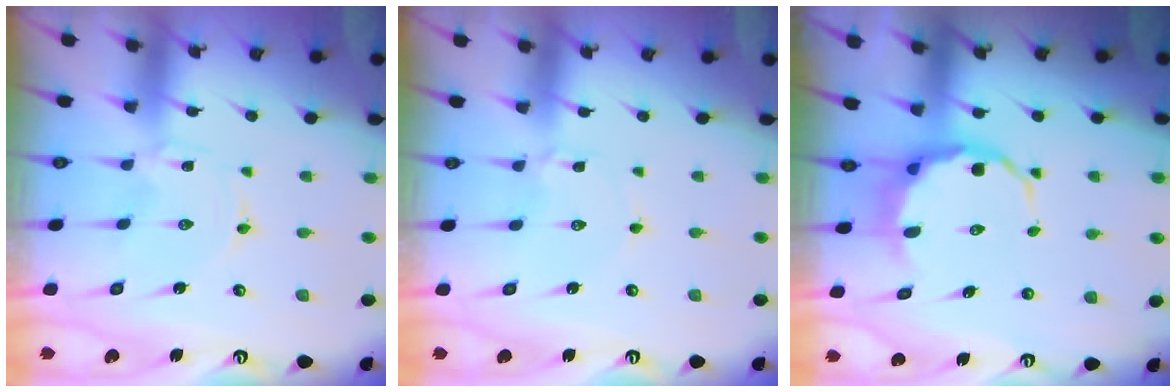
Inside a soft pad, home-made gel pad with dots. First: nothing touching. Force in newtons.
{"total": 2.0, "press": 2.0, "slide": 0.2}
{"total": 5.5, "press": 5.2, "slide": 1.8}